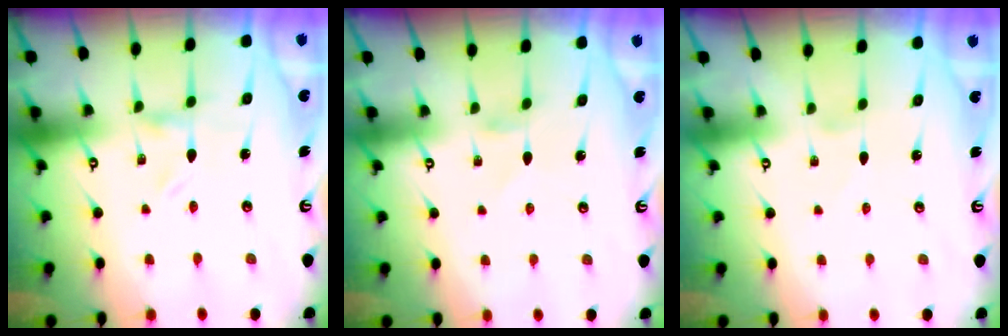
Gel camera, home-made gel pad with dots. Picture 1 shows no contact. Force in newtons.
{"total": 1.2, "press": 1.1, "slide": 0.4}
{"total": 1.3, "press": 1.3, "slide": 0.1}